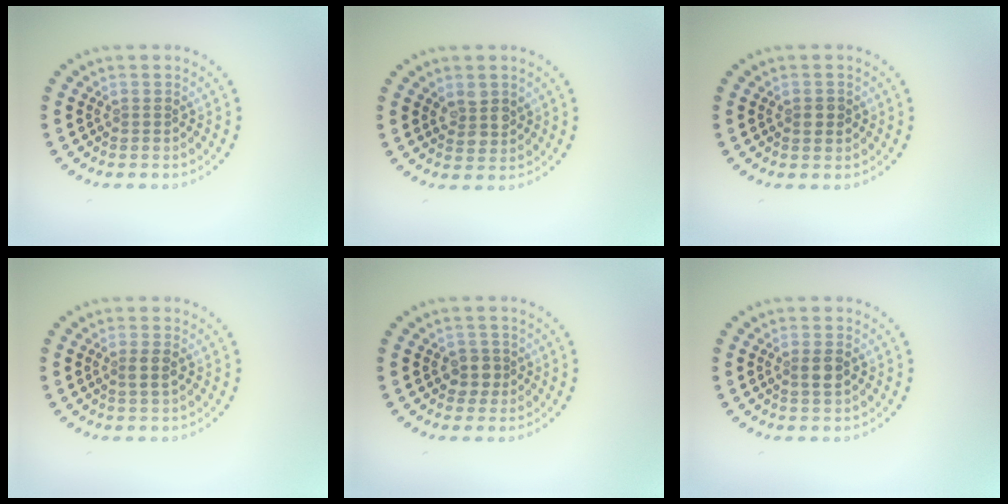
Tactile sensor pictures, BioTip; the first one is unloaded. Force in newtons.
{"total": 2.3, "press": 2.1, "slide": 0.9}
{"total": 1.4, "press": 1.4, "slide": 0.2}
{"total": 1.5, "press": 1.4, "slide": 0.5}
{"total": 1.9, "press": 1.7, "slide": 0.9}
{"total": 1.7, "press": 1.5, "slide": 0.7}